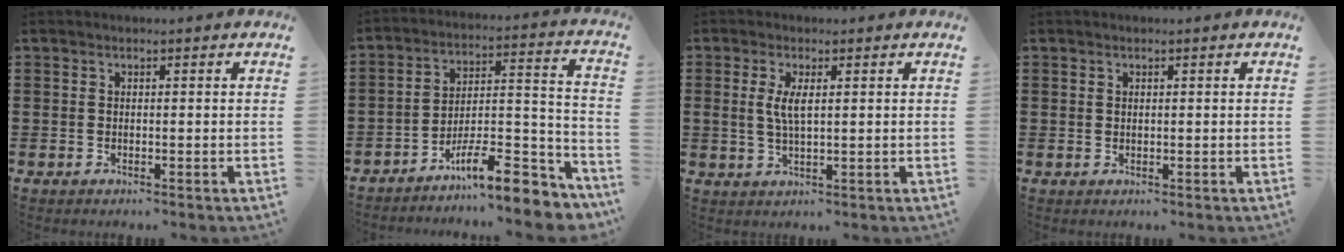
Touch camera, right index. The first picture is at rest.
{"total": 11.0, "force": [-8.4, 2.6, 6.5], "torque": [-0.086, 0.029, -0.154]}
{"total": 3.7, "force": [0.8, 1.1, 3.4], "torque": [-0.069, 0.005, 0.012]}
{"total": 0.5, "force": [0.3, 0.4, 0.3], "torque": [-0.006, 0.001, 0.006]}